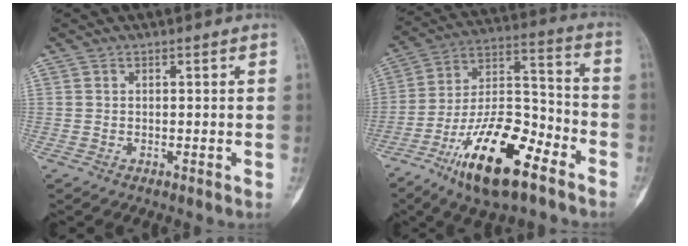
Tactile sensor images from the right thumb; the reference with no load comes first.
{"total": 20.2, "force": [-11.7, 7.3, 14.8], "torque": [-0.259, 0.073, -0.209]}